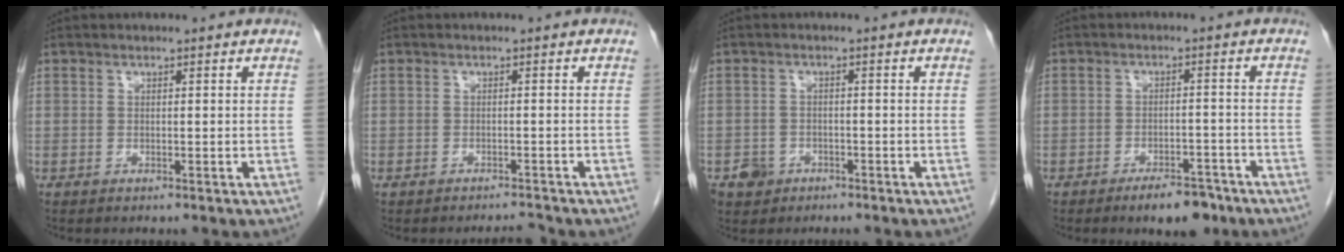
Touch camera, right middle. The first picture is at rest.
{"total": 1.5, "force": [-1.5, 0.0, 0.2], "torque": [-0.002, -0.005, -0.020]}
{"total": 3.0, "force": [-1.7, 2.4, 0.5], "torque": [-0.007, 0.009, -0.026]}
{"total": 5.5, "force": [-4.1, 1.9, 3.1], "torque": [-0.046, 0.001, -0.059]}